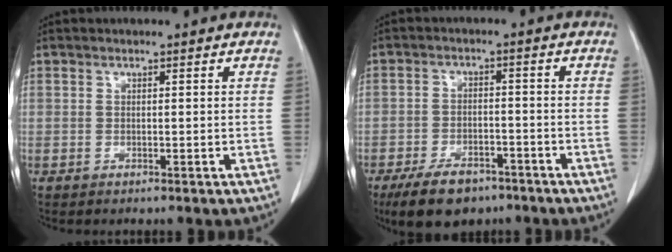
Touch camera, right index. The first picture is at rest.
{"total": 8.8, "force": [-6.4, 4.2, 4.4], "torque": [-0.078, -0.003, -0.103]}